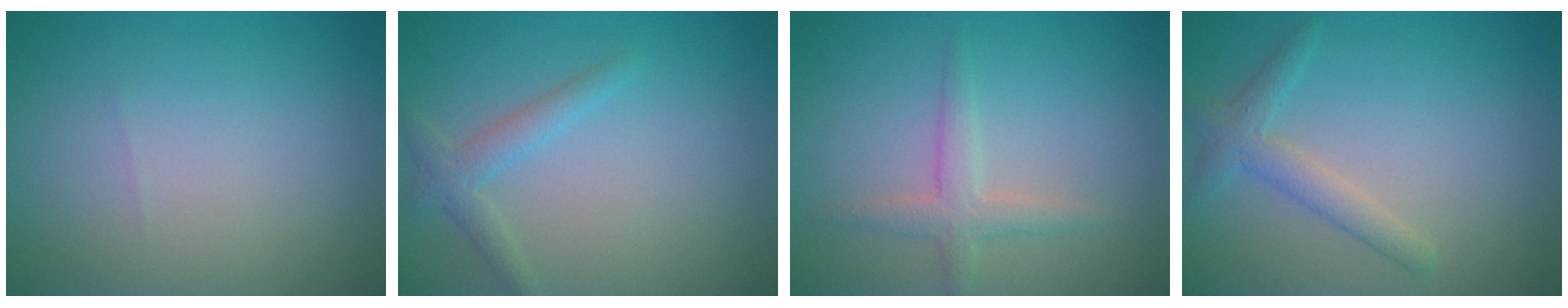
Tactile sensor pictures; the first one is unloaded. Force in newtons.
{"total": 2.1, "press": 2.1, "slide": 0.1}
{"total": 2.5, "press": 2.4, "slide": 0.3}
{"total": 2.4, "press": 2.4, "slide": 0.2}